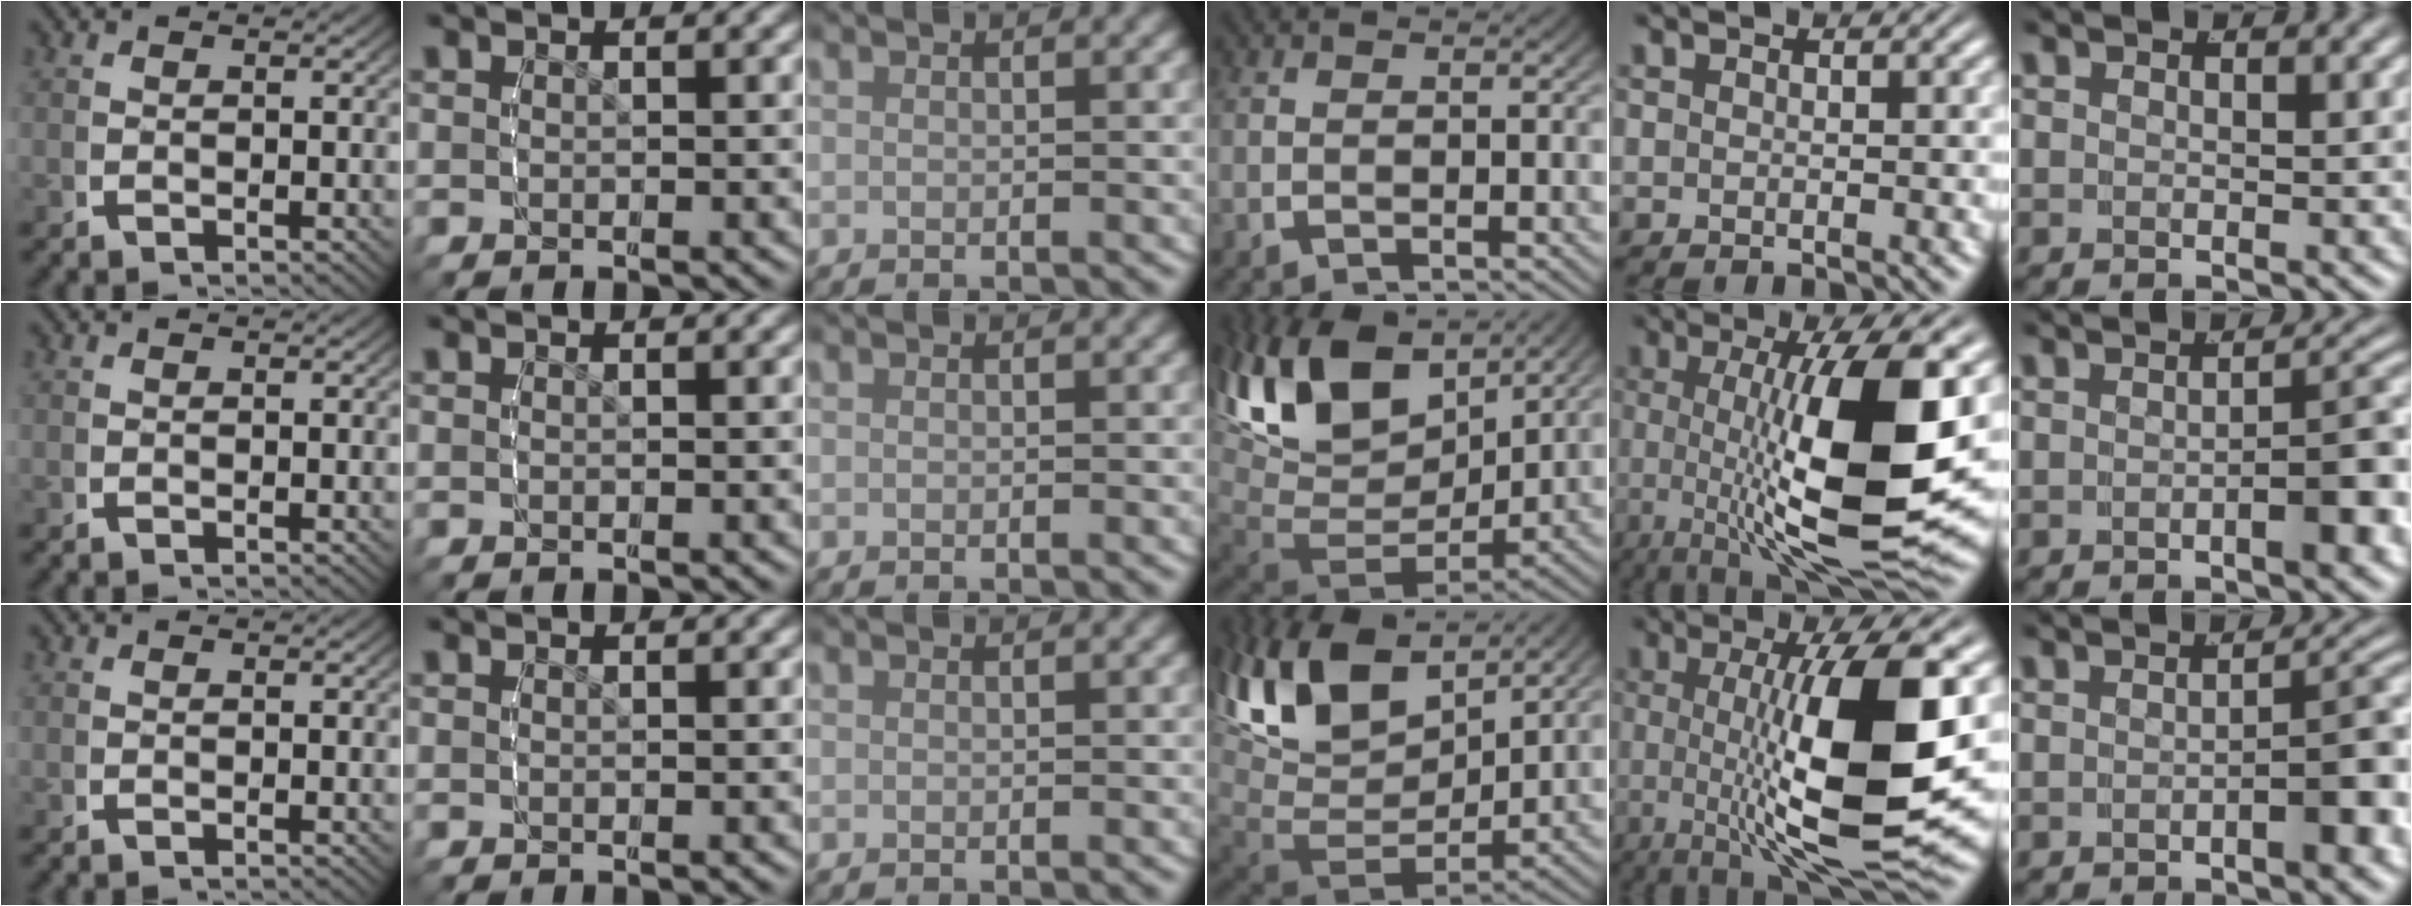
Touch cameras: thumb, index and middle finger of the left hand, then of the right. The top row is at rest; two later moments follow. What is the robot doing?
{"motion": "lift_and_place", "object": "screwdriver"}